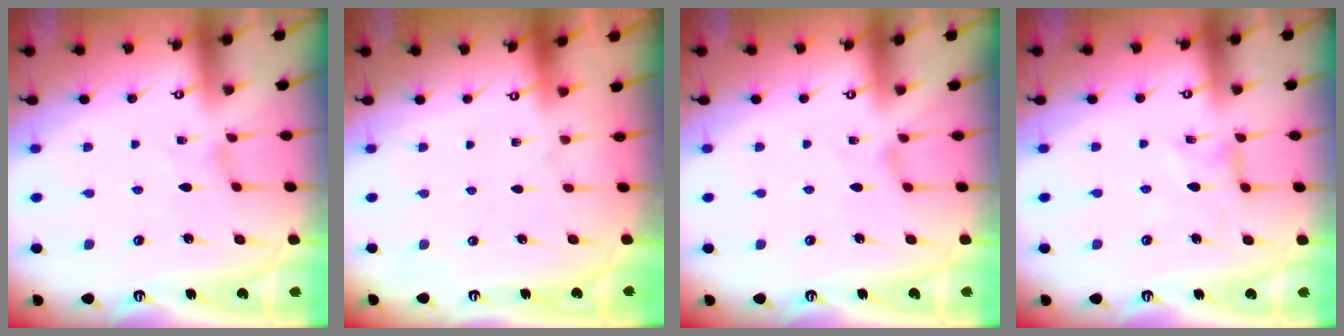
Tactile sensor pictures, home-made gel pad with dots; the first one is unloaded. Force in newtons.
{"total": 0.0}
{"total": 0.0}
{"total": 0.5, "press": 0.5, "slide": 0.3}